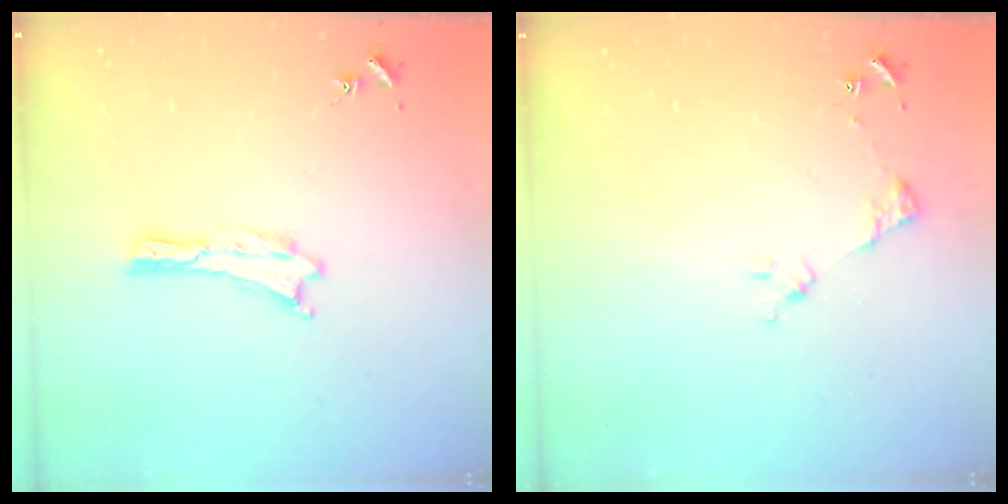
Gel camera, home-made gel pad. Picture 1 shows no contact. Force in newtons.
{"total": 2.9, "press": 2.9, "slide": 0.4}